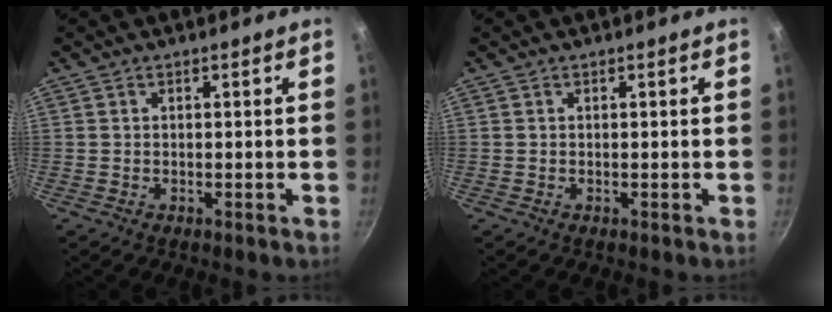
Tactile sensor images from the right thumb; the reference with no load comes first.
{"total": 0.0}